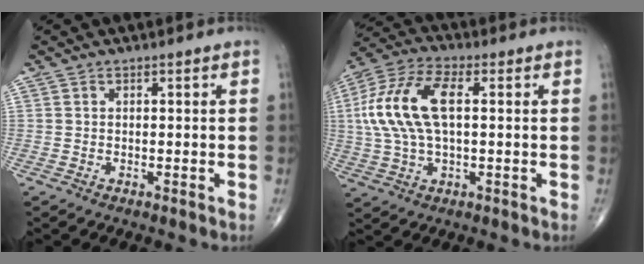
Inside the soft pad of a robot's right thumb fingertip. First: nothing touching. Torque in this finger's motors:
{"motor_torque": [0.40, 0.37, 1.16, 0.21, 0.50]}